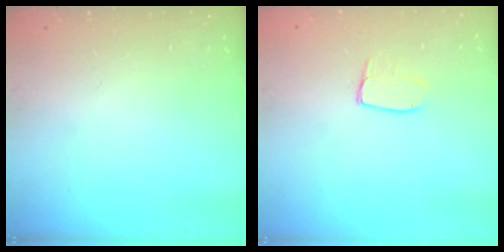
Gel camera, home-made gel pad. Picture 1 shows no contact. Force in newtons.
{"total": 5.3, "press": 5.3, "slide": 0.4}